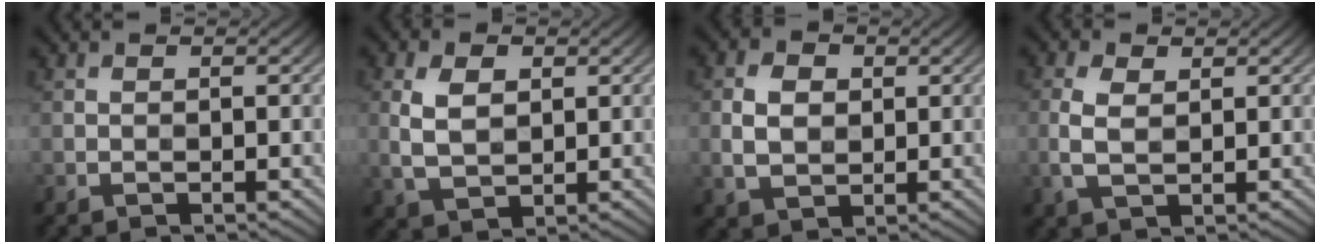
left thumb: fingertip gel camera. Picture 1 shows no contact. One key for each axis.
{"total": 5.1, "fx": 1.2, "fy": 3.3, "fz": 3.7, "tx": -0.086, "ty": -0.001, "tz": 0.024}
{"total": 4.5, "fx": 0.6, "fy": 3.4, "fz": 2.9, "tx": -0.066, "ty": -0.002, "tz": 0.010}
{"total": 3.8, "fx": 0.6, "fy": 2.2, "fz": 3.0, "tx": -0.077, "ty": 0.001, "tz": 0.013}